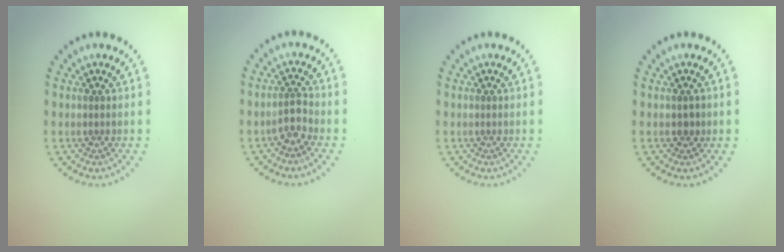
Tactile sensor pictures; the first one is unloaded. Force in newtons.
{"total": 1.6, "press": 1.1, "slide": 1.1}
{"total": 0.0}
{"total": 0.7, "press": 0.7, "slide": 0.2}